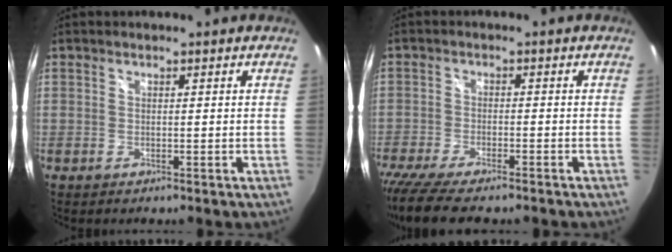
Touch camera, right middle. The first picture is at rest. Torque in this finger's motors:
{"motor_torque": [1.16, -0.97, 0.15, 0.11]}